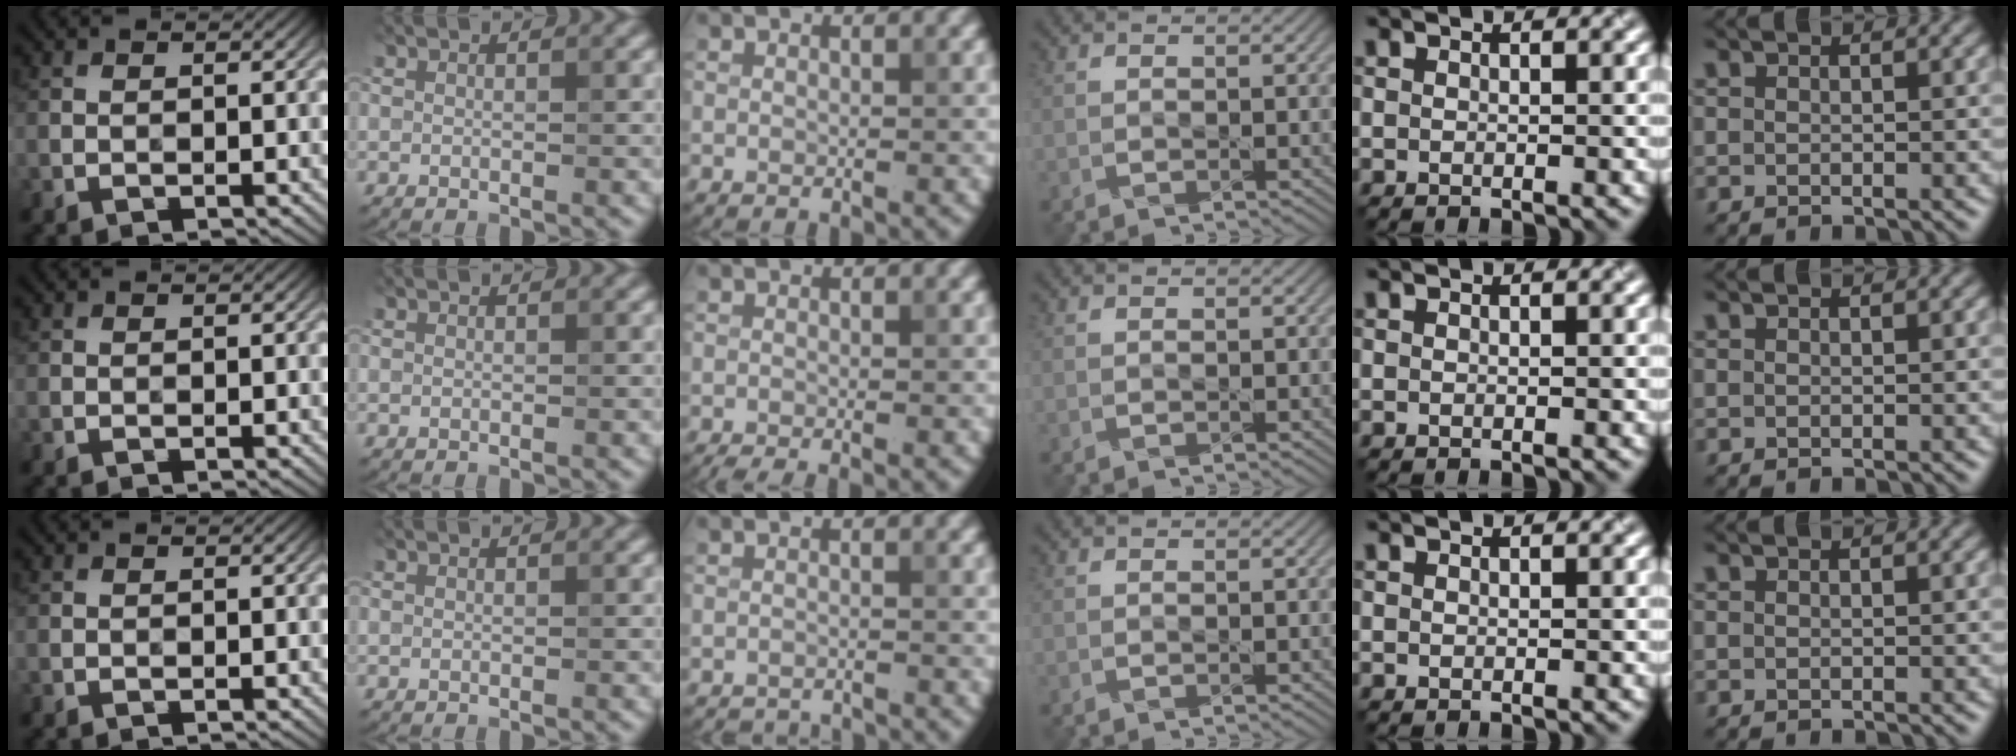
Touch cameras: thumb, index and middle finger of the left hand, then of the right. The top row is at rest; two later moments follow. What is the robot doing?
{"motion": "pour", "object": "pitcher"}